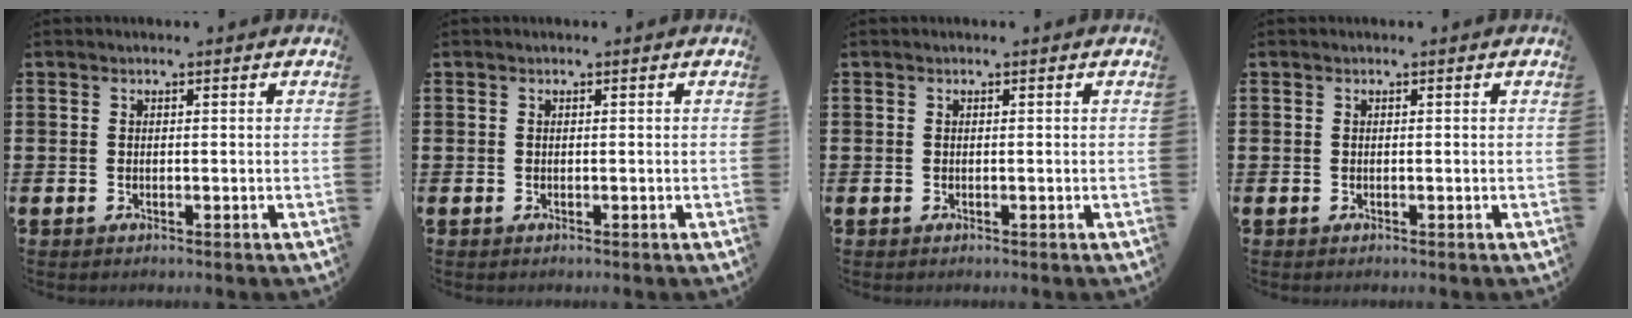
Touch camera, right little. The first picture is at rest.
{"total": 0.0}
{"total": 0.0}
{"total": 0.0}